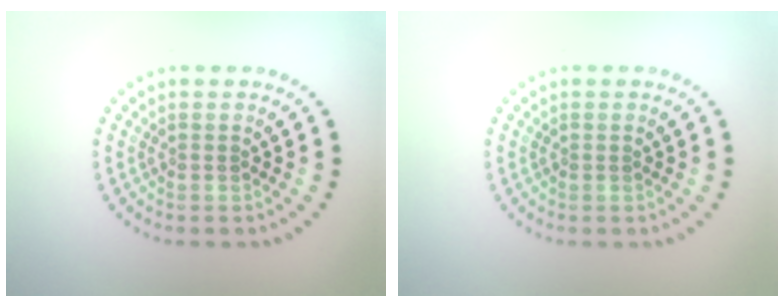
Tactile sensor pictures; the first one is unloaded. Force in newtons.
{"total": 0.0}